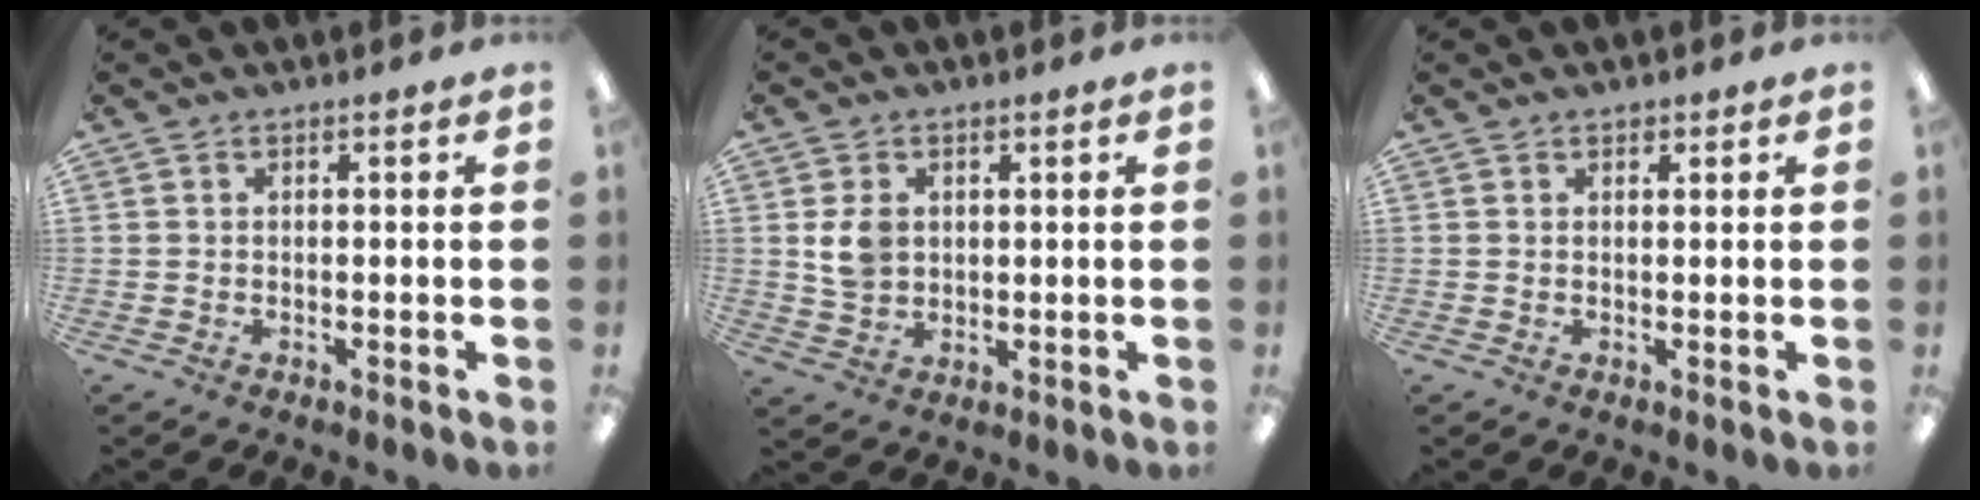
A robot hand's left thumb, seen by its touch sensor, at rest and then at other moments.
{"total": 5.7, "force": [1.5, 4.5, 3.2], "torque": [-0.052, 0.003, 0.027]}
{"total": 1.0, "force": [0.8, 0.5, 0.1], "torque": [-0.003, 0.001, 0.016]}